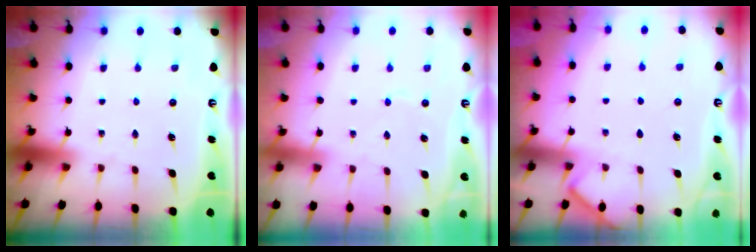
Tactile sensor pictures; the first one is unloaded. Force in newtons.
{"total": 1.6, "press": 1.6, "slide": 0.3}
{"total": 3.6, "press": 3.6, "slide": 0.3}